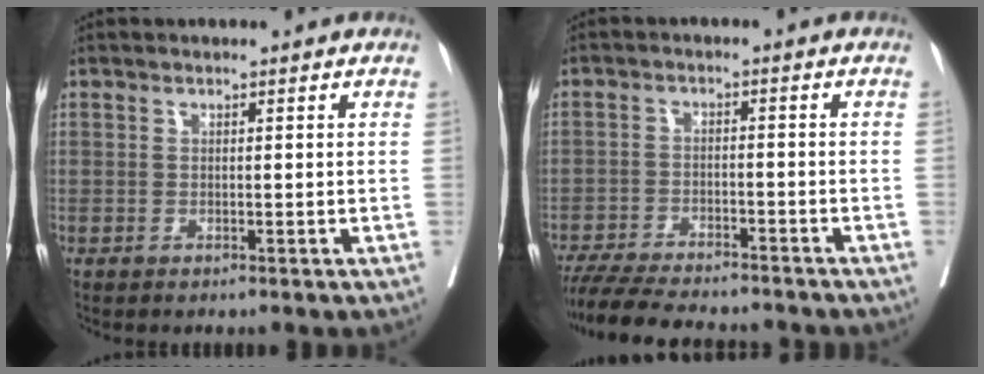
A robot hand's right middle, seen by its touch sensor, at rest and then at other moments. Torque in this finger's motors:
{"motor_torque": [0.24, -0.26, 0.10, 0.08]}